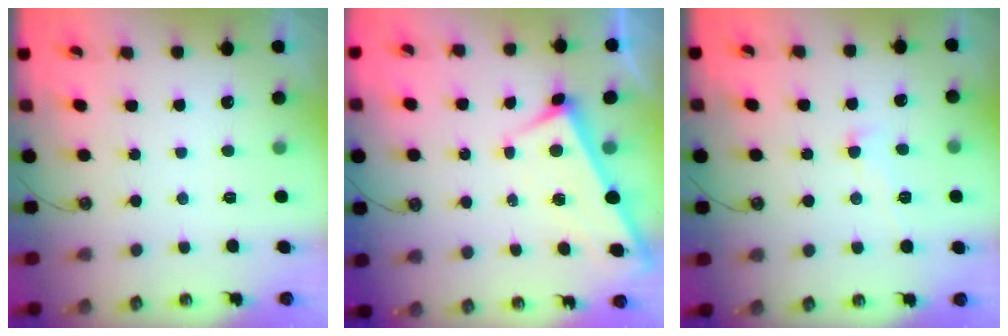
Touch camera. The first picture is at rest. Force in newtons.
{"total": 2.8, "press": 2.8, "slide": 0.1}
{"total": 1.3, "press": 1.3, "slide": 0.2}